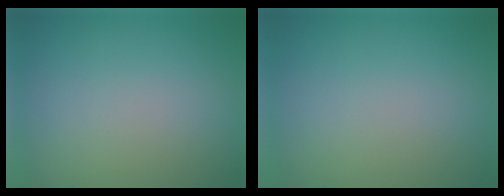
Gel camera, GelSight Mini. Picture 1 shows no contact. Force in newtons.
{"total": 0.0}